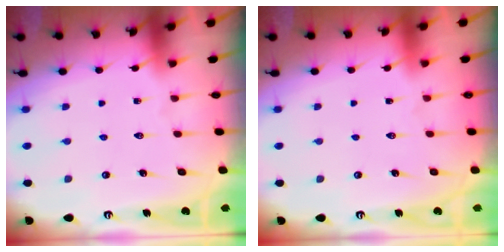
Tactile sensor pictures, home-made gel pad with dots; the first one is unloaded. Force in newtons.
{"total": 1.5, "press": 1.5, "slide": 0.1}